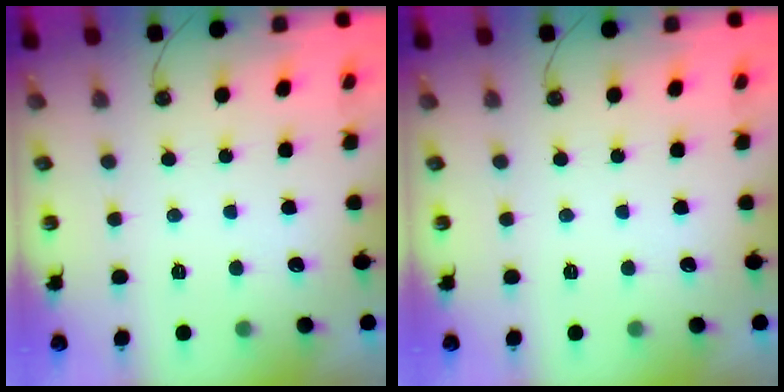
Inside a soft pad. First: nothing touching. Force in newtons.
{"total": 0.0}